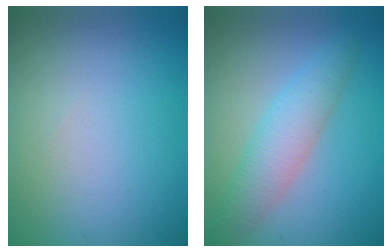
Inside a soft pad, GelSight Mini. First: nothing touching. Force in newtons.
{"total": 3.7, "press": 3.7, "slide": 0.1}